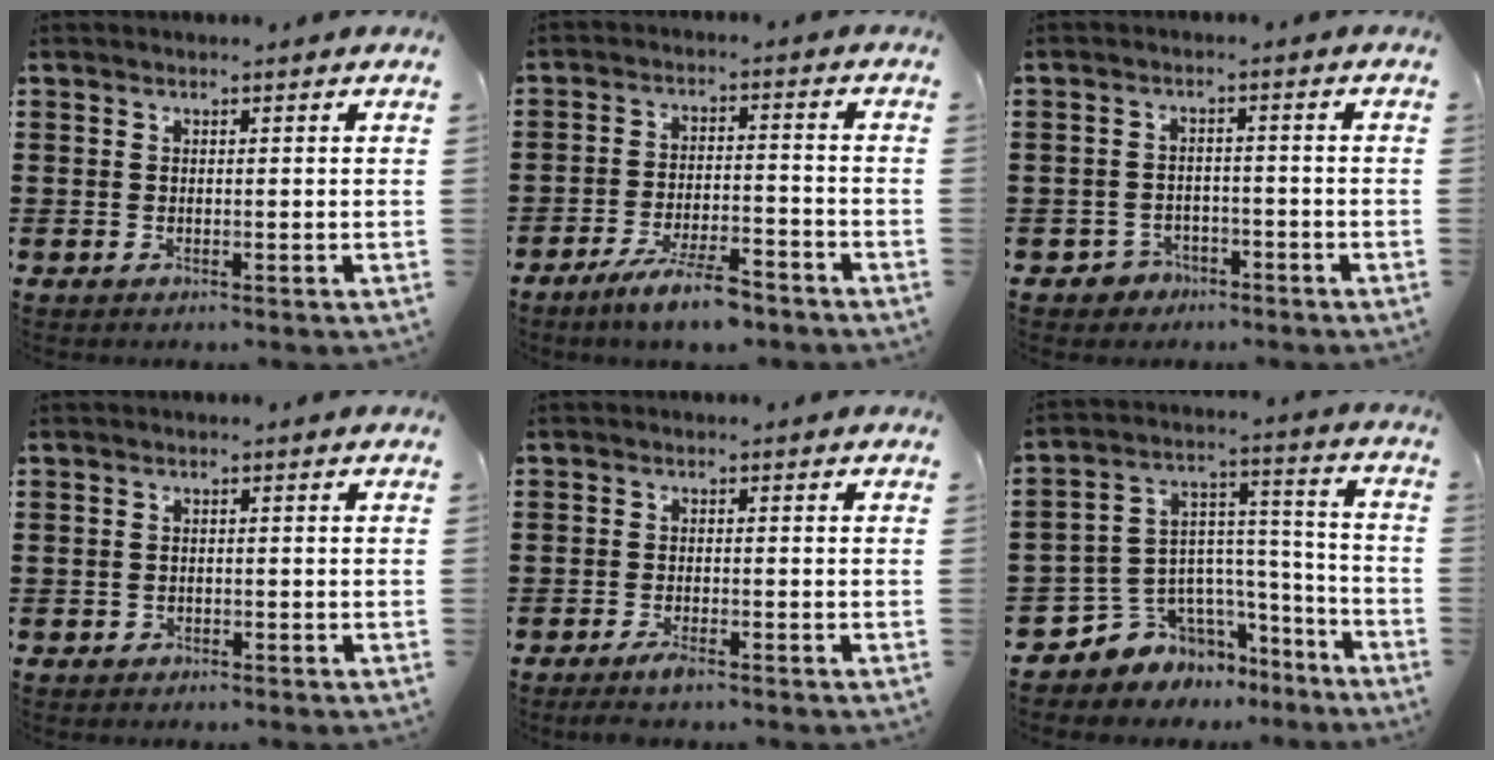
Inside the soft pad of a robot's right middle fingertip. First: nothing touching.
{"total": 7.0, "force": [-5.7, 1.1, 4.0], "torque": [-0.082, -0.005, -0.107]}
{"total": 2.6, "force": [-2.3, 1.3, 0.0], "torque": [-0.011, 0.003, -0.050]}
{"total": 0.9, "force": [-0.7, 0.6, 0.0], "torque": [-0.002, 0.002, -0.016]}
{"total": 2.4, "force": [-1.5, 0.4, 1.8], "torque": [-0.038, -0.004, -0.029]}
{"total": 6.7, "force": [-4.5, 5.0, -0.1], "torque": [-0.031, -0.007, -0.083]}